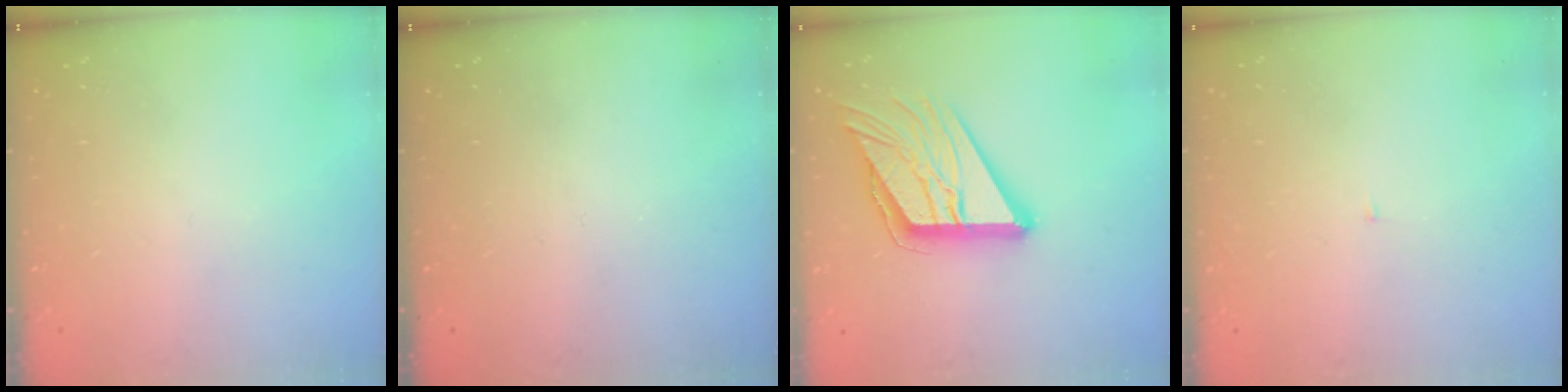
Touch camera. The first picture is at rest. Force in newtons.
{"total": 0.0}
{"total": 17.3, "press": 17.1, "slide": 2.7}
{"total": 2.1, "press": 2.1, "slide": 0.2}